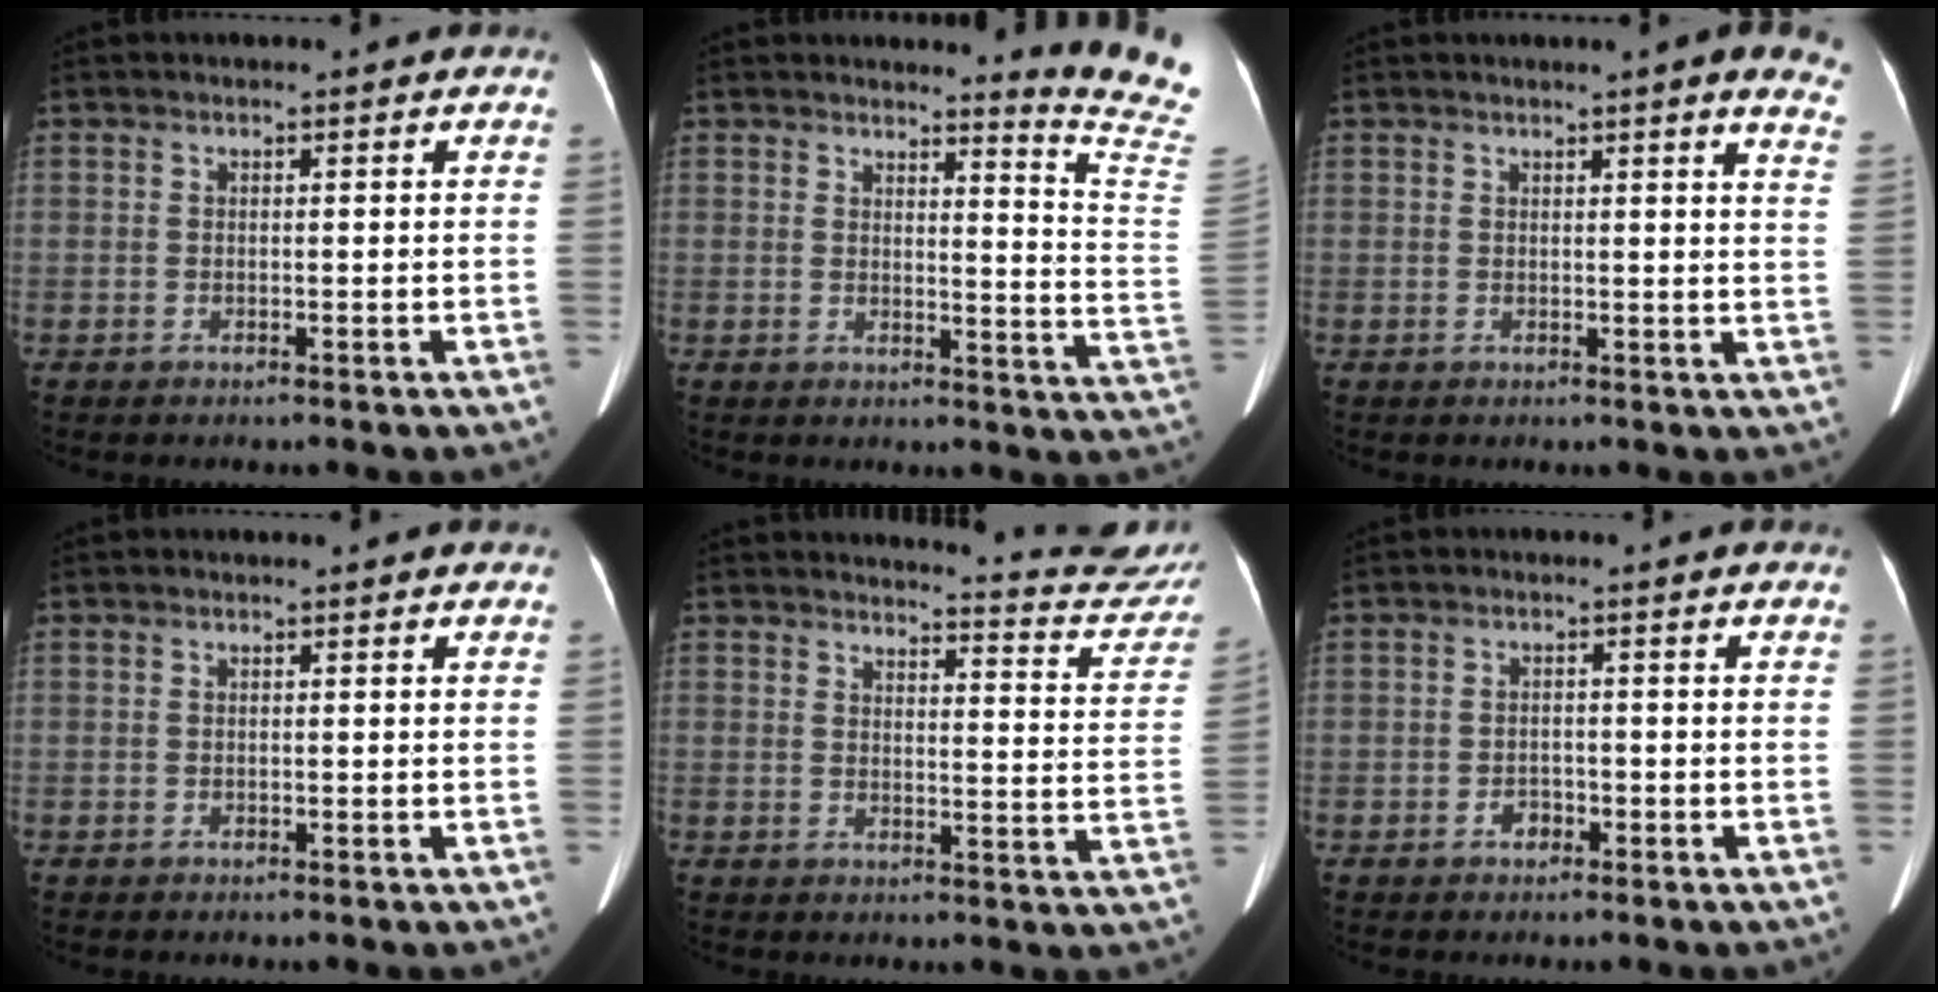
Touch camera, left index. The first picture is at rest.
{"total": 11.4, "force": [11.0, -2.4, 2.1], "torque": [-0.023, -0.132, 0.103]}
{"total": 9.4, "force": [7.6, 0.6, 5.5], "torque": [-0.048, -0.015, 0.060]}
{"total": 0.0}
{"total": 13.6, "force": [13.5, 0.2, 1.1], "torque": [0.004, -0.096, 0.125]}
{"total": 1.8, "force": [-1.1, 1.2, 0.8], "torque": [-0.012, 0.005, -0.016]}